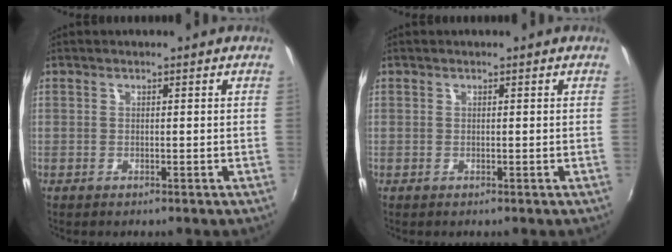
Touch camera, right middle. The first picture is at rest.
{"total": 0.0}